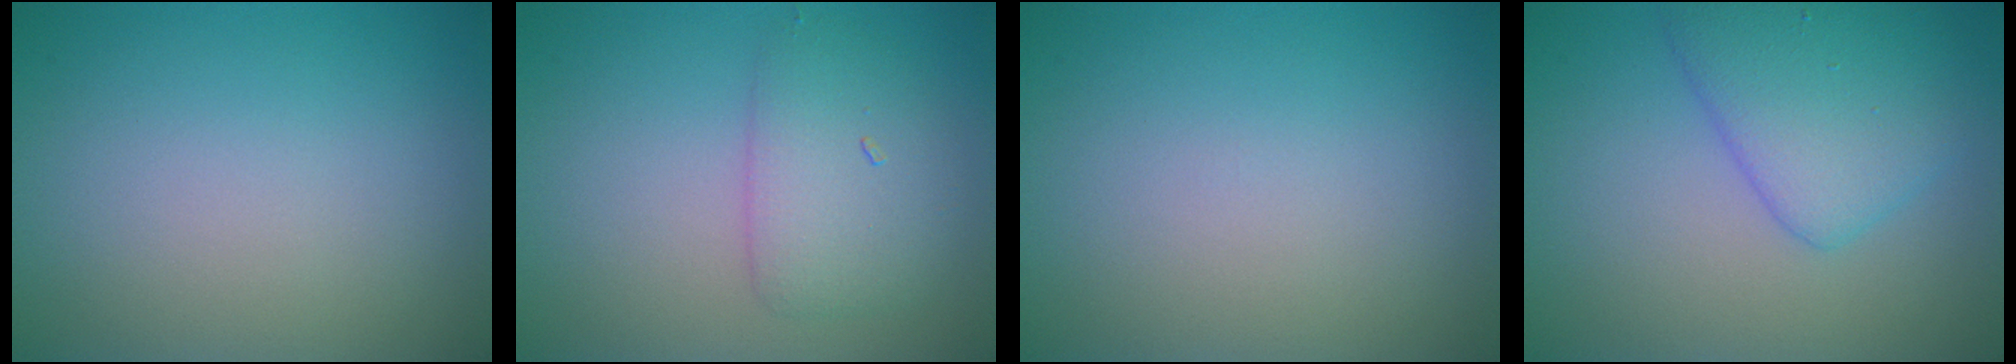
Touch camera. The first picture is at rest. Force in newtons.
{"total": 3.4, "press": 3.4, "slide": 0.2}
{"total": 0.0}
{"total": 4.8, "press": 4.8, "slide": 0.1}